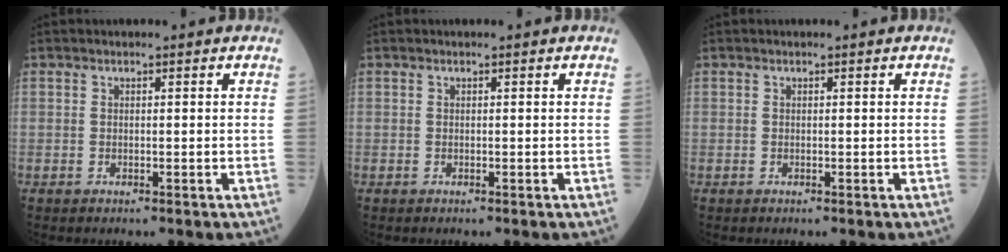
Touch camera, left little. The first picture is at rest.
{"total": 0.0}
{"total": 0.0}